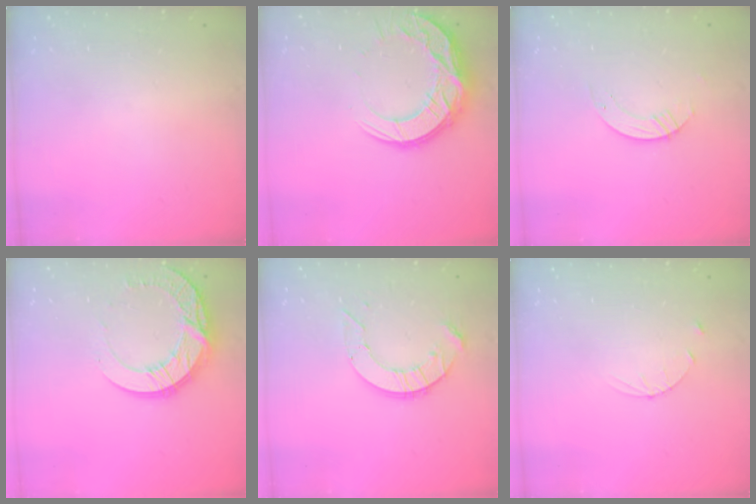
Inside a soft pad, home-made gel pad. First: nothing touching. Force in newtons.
{"total": 14.6, "press": 14.6, "slide": 1.1}
{"total": 3.1, "press": 3.1, "slide": 0.2}
{"total": 14.4, "press": 14.4, "slide": 1.4}
{"total": 8.4, "press": 8.4, "slide": 0.6}
{"total": 3.0, "press": 2.9, "slide": 0.4}